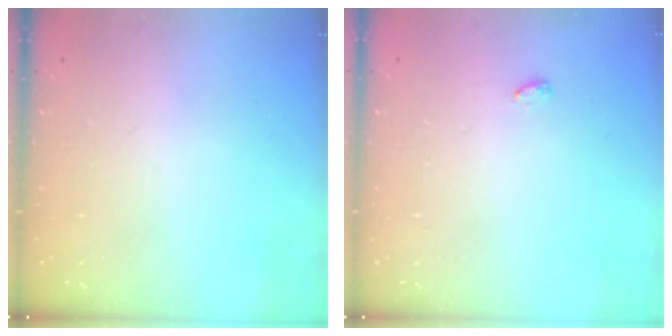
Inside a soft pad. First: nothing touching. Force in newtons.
{"total": 6.5, "press": 3.1, "slide": 5.7}